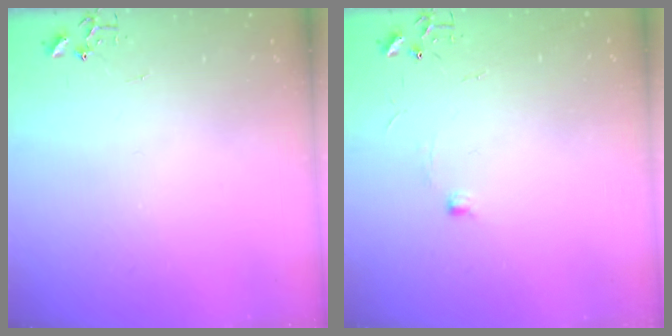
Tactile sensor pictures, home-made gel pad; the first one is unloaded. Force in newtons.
{"total": 4.4, "press": 4.3, "slide": 0.6}